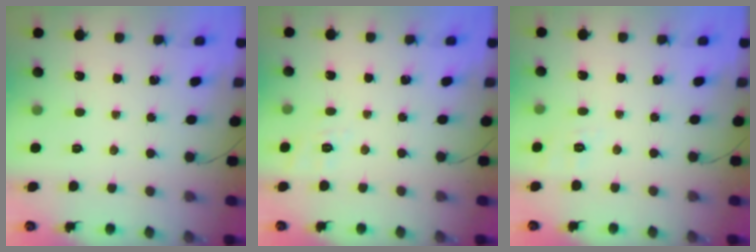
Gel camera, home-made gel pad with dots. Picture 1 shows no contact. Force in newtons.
{"total": 2.6, "press": 1.5, "slide": 2.1}
{"total": 3.2, "press": 2.5, "slide": 2.0}